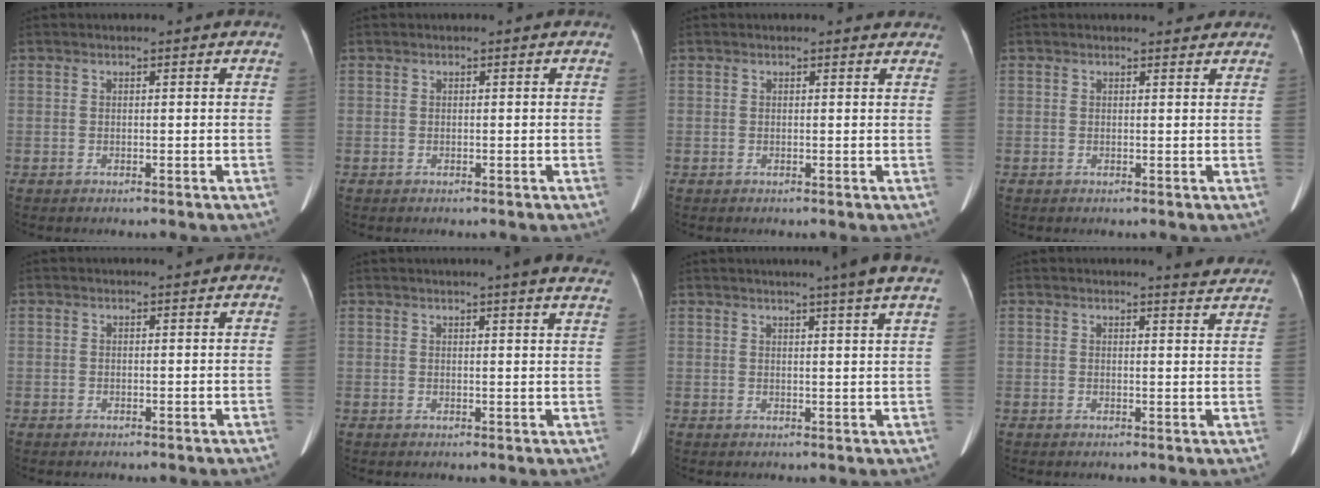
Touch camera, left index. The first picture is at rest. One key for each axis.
{"total": 0.0}
{"total": 2.0, "fx": 1.9, "fy": 0.6, "fz": 0.3, "tx": -0.007, "ty": -0.002, "tz": 0.007}
{"total": 2.4, "fx": 2.1, "fy": 1.1, "fz": 0.4, "tx": -0.002, "ty": 0.009, "tz": 0.018}
{"total": 0.0}
{"total": 9.7, "fx": 8.6, "fy": -0.2, "fz": 4.5, "tx": -0.051, "ty": -0.009, "tz": 0.077}
{"total": 6.1, "fx": 4.8, "fy": -1.5, "fz": 3.4, "tx": -0.045, "ty": 0.000, "tz": 0.049}
{"total": 3.9, "fx": 3.8, "fy": 0.0, "fz": 0.7, "tx": -0.015, "ty": -0.013, "tz": 0.031}